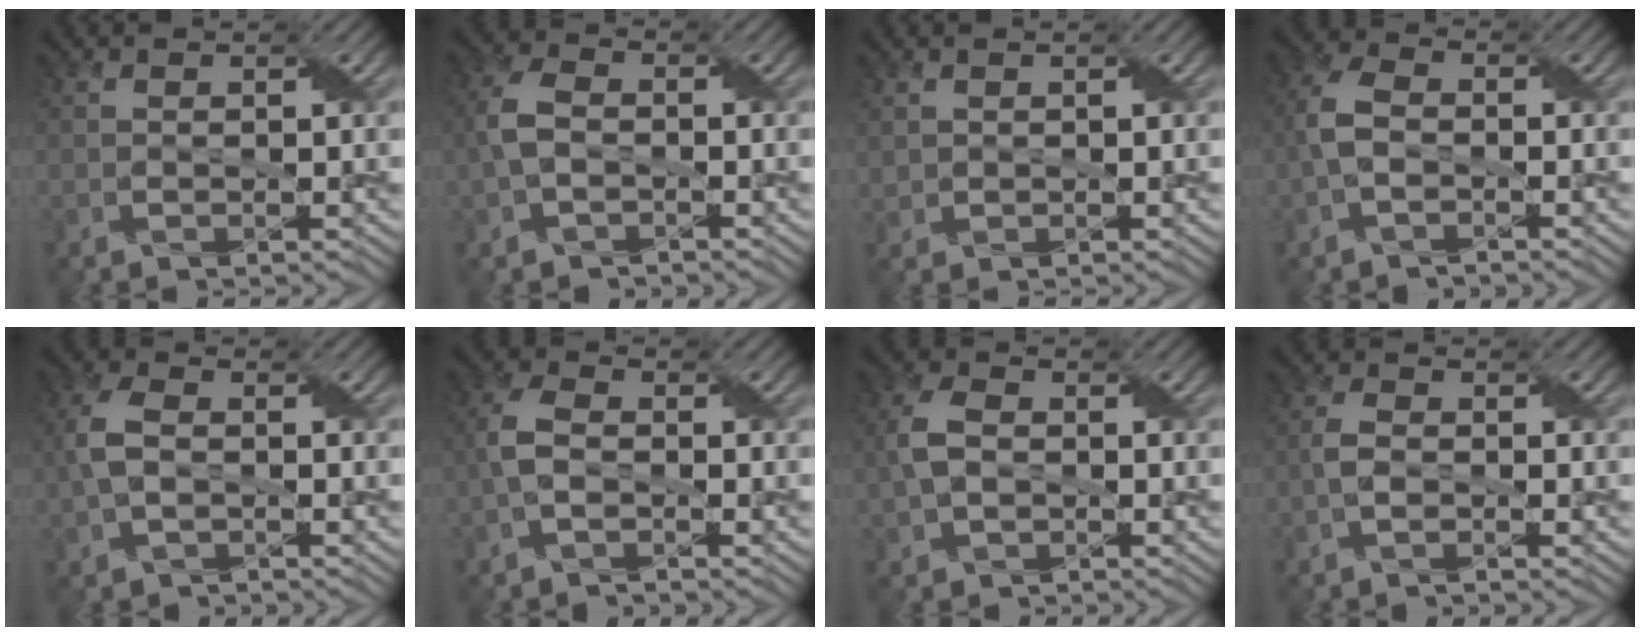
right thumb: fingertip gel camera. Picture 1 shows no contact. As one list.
[{"total": 4.9, "force": [-1.1, 3.3, 3.4], "torque": [-0.091, 0.005, -0.026]}, {"total": 1.0, "force": [0.7, 0.8, 0.2], "torque": [-0.010, 0.001, 0.018]}, {"total": 4.7, "force": [-1.3, 2.8, 3.6], "torque": [-0.095, 0.007, -0.032]}, {"total": 5.2, "force": [-0.8, 3.4, 3.9], "torque": [-0.106, 0.006, -0.021]}, {"total": 4.2, "force": [-1.3, 2.4, 3.1], "torque": [-0.083, 0.007, -0.034]}, {"total": 4.9, "force": [-0.7, 3.5, 3.4], "torque": [-0.091, 0.005, -0.018]}, {"total": 2.4, "force": [-1.0, 1.2, 1.8], "torque": [-0.043, 0.007, -0.026]}]